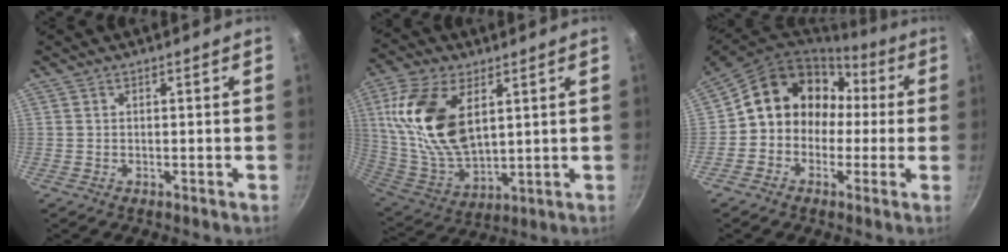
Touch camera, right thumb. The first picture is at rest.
{"total": 19.2, "force": [5.7, 10.5, 15.0], "torque": [-0.287, -0.022, 0.120]}
{"total": 15.2, "force": [0.6, 13.0, 7.8], "torque": [-0.087, 0.057, -0.007]}